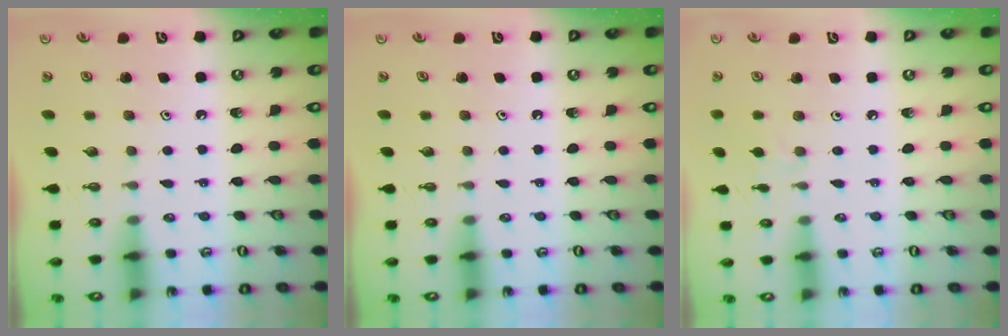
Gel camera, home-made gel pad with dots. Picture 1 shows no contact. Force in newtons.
{"total": 0.0}
{"total": 2.6, "press": 2.6, "slide": 0.5}